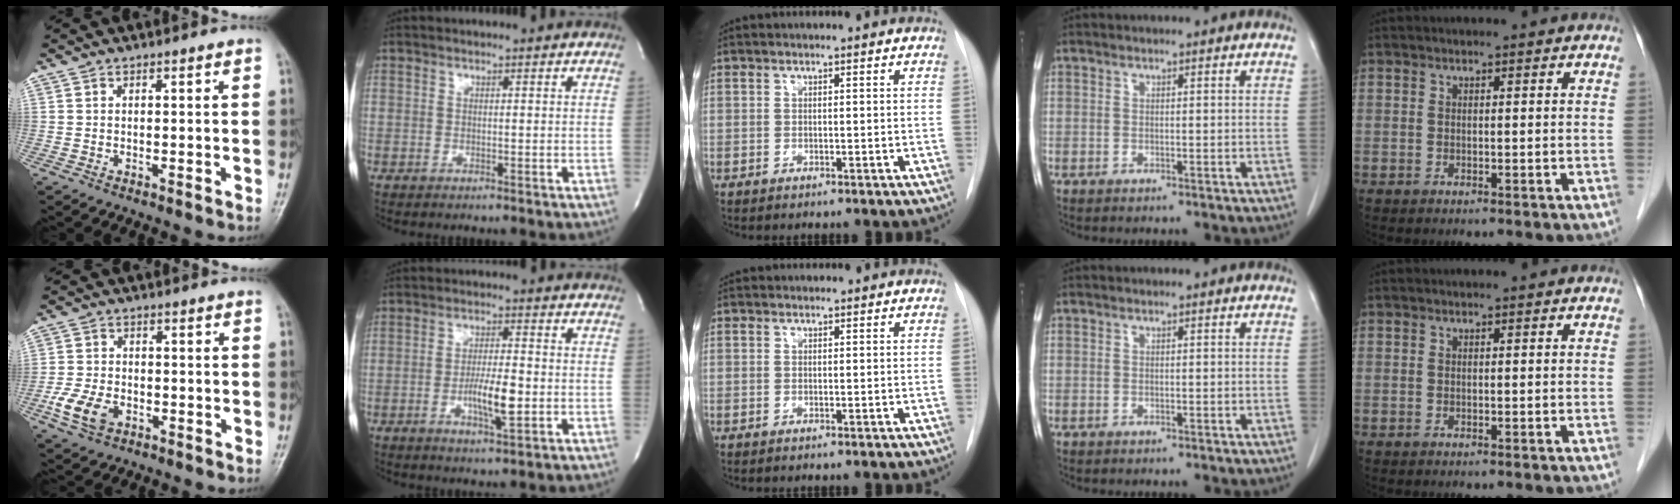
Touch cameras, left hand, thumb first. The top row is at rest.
{"thumb": {"total": 6.8, "force": [-2.9, 4.5, 4.3], "torque": [-0.087, 0.008, -0.055]}, "index": {"total": 6.2, "force": [-1.6, 1.0, 5.9], "torque": [-0.109, -0.007, -0.026]}, "middle": {"total": 0.9, "force": [0.8, 0.2, 0.0], "torque": [-0.004, 0.012, 0.014]}}